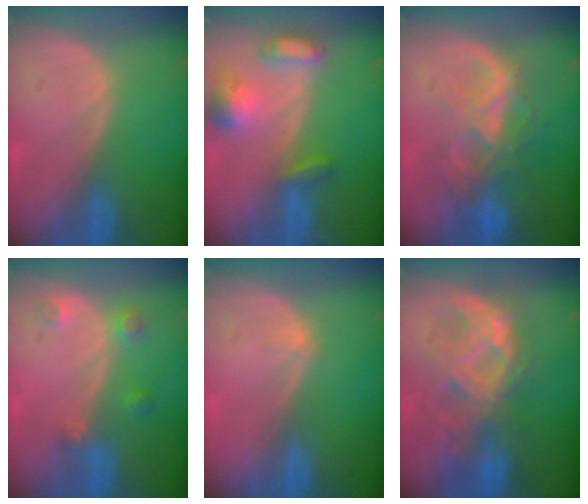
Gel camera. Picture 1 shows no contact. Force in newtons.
{"total": 6.4, "press": 6.4, "slide": 0.5}
{"total": 8.9, "press": 7.5, "slide": 4.8}
{"total": 3.2, "press": 3.0, "slide": 1.2}
{"total": 0.8, "press": 0.6, "slide": 0.5}
{"total": 8.8, "press": 8.5, "slide": 2.0}